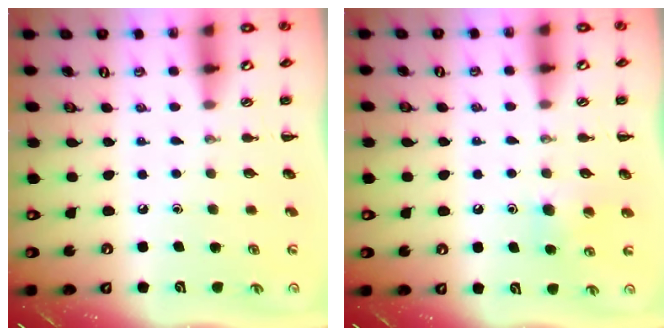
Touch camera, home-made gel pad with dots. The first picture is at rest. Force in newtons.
{"total": 6.1, "press": 5.9, "slide": 1.5}